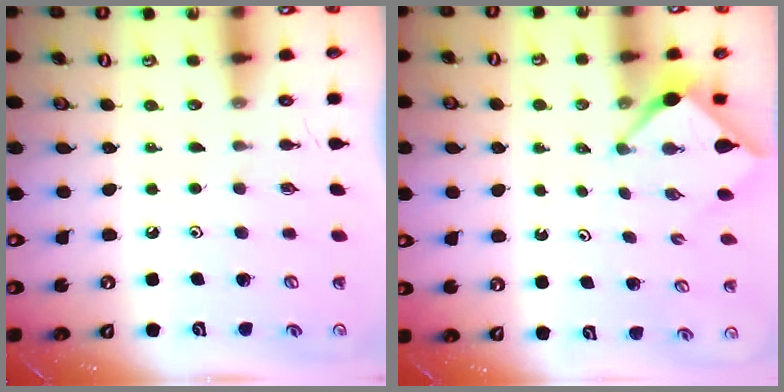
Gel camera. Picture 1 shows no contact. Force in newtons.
{"total": 2.5, "press": 2.5, "slide": 0.3}